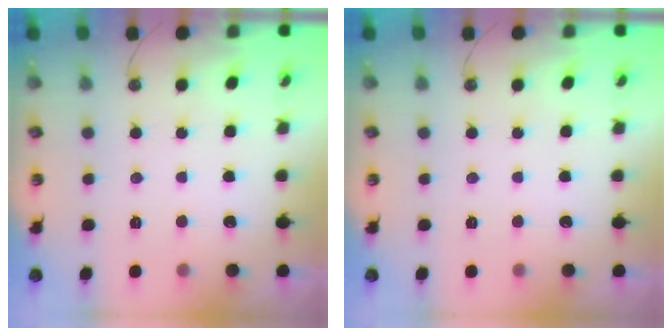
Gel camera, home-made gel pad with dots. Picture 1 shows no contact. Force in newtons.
{"total": 0.0}